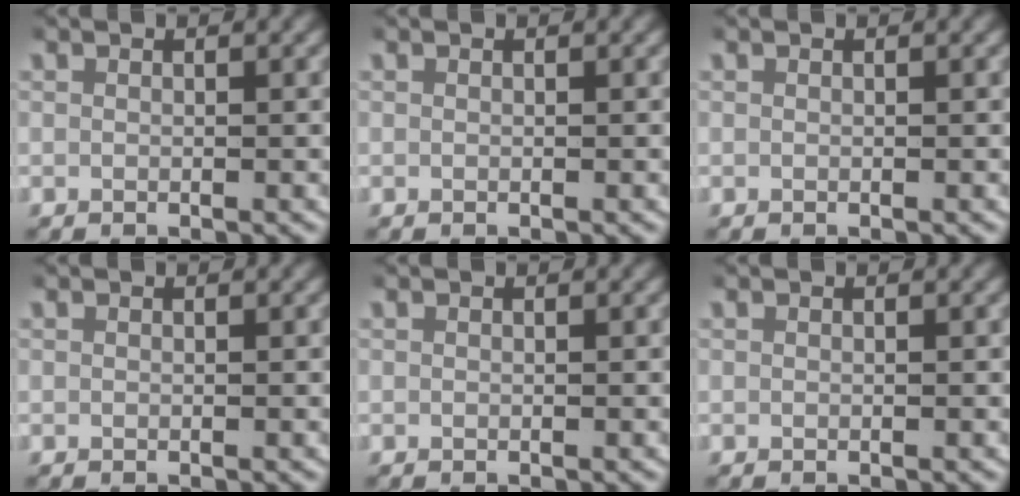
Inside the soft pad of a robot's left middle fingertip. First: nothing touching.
{"total": 0.0}
{"total": 0.0}
{"total": 0.0}
{"total": 0.0}
{"total": 0.0}